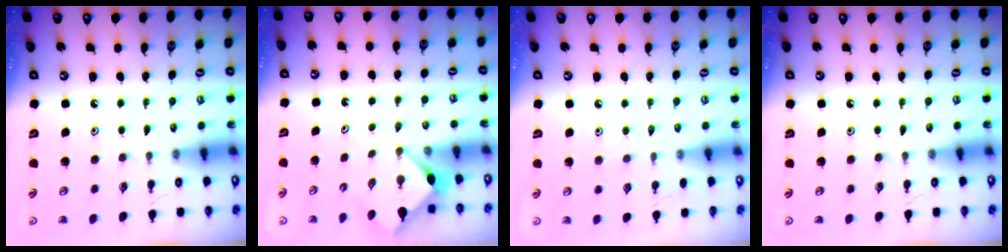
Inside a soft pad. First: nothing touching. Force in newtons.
{"total": 2.8, "press": 2.8, "slide": 0.3}
{"total": 4.3, "press": 4.2, "slide": 0.7}
{"total": 0.0}